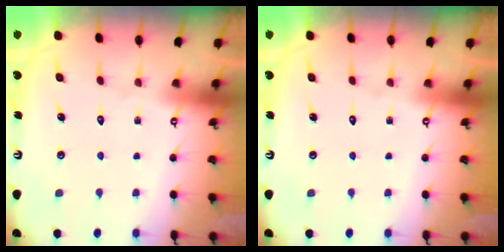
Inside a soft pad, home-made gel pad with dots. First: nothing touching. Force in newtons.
{"total": 0.0}